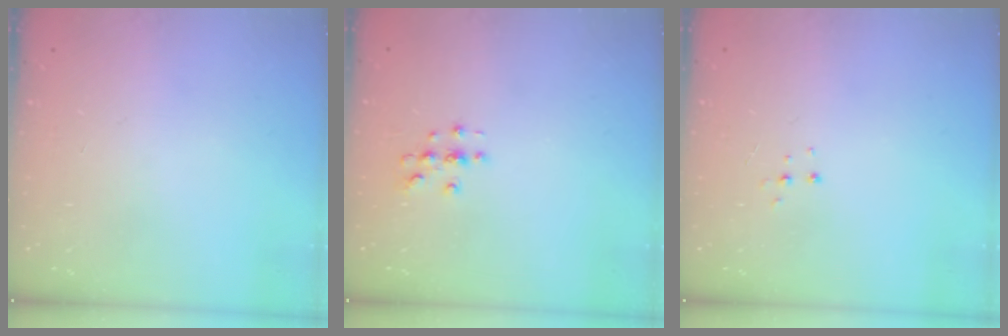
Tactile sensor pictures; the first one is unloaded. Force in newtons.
{"total": 3.0, "press": 3.0, "slide": 0.3}
{"total": 4.2, "press": 4.2, "slide": 0.5}